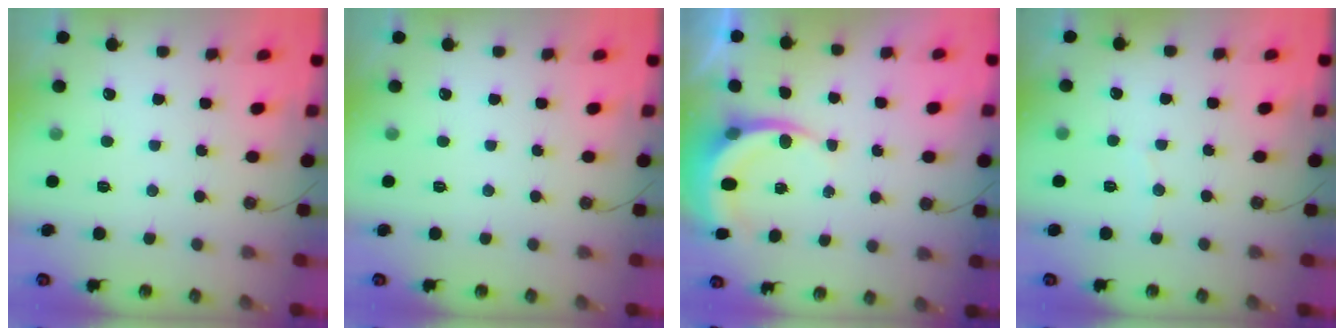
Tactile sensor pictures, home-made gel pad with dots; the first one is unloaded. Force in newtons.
{"total": 0.0}
{"total": 4.5, "press": 4.5, "slide": 0.3}
{"total": 2.7, "press": 2.7, "slide": 0.3}